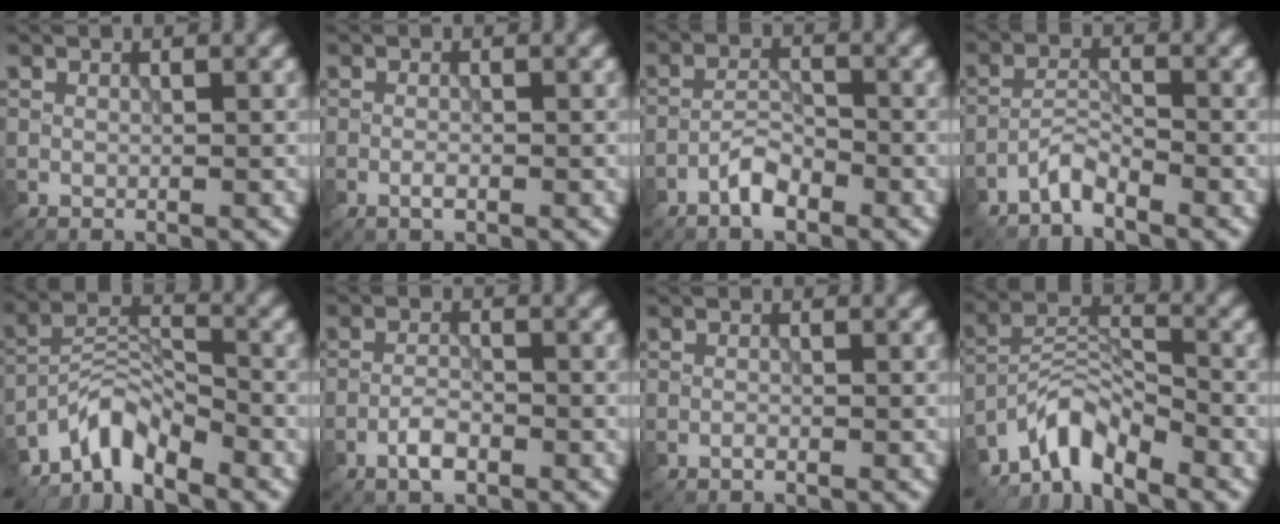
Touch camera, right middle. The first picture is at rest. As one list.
[{"total": 1.0, "force": [-0.5, 0.3, 0.8], "torque": [-0.016, 0.000, -0.011]}, {"total": 2.7, "force": [-1.9, 0.9, 1.6], "torque": [-0.027, 0.008, -0.040]}, {"total": 2.2, "force": [-2.0, 0.2, 0.8], "torque": [-0.016, 0.007, -0.047]}, {"total": 4.8, "force": [-4.1, 1.5, 2.0], "torque": [-0.026, 0.004, -0.091]}, {"total": 2.3, "force": [-1.4, 0.8, 1.7], "torque": [-0.032, 0.003, -0.030]}, {"total": 0.5, "force": [-0.4, 0.1, 0.4], "torque": [-0.007, 0.001, -0.009]}, {"total": 5.0, "force": [-4.2, 1.4, 2.2], "torque": [-0.030, 0.005, -0.092]}]